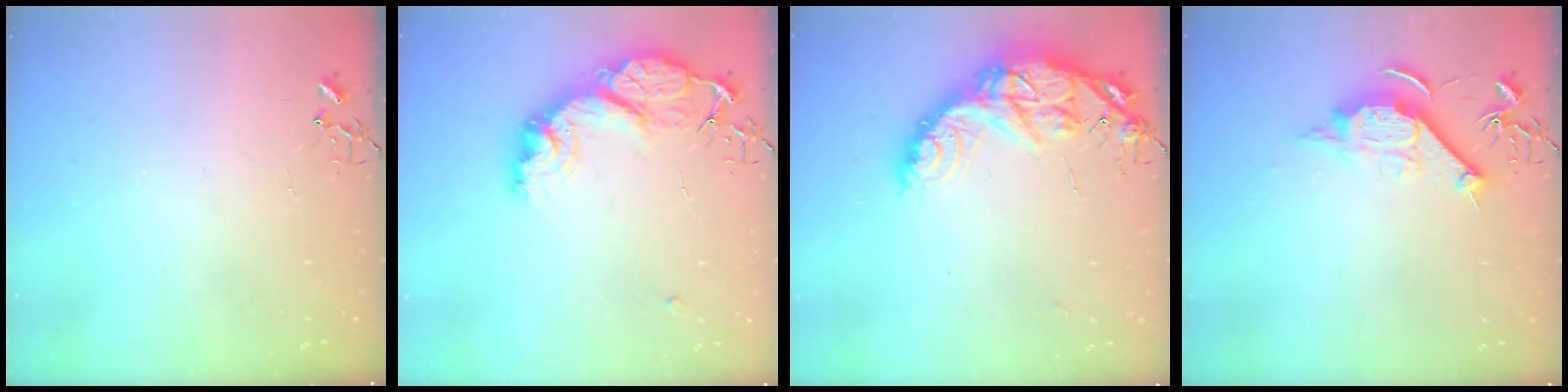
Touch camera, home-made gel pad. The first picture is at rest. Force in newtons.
{"total": 15.8, "press": 15.8, "slide": 1.3}
{"total": 17.5, "press": 17.4, "slide": 1.4}
{"total": 10.7, "press": 10.7, "slide": 1.1}